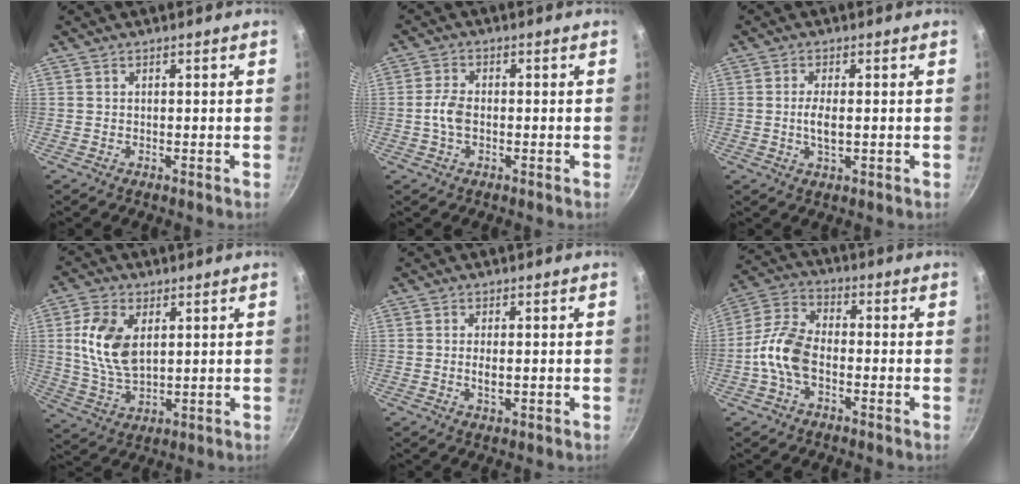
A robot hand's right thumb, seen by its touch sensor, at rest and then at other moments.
{"total": 4.1, "force": [-0.7, 2.5, 3.2], "torque": [-0.068, 0.014, -0.018]}
{"total": 3.9, "force": [-0.2, 1.4, 3.6], "torque": [-0.076, -0.002, -0.007]}
{"total": 11.4, "force": [2.8, 6.7, 8.8], "torque": [-0.166, -0.014, 0.058]}
{"total": 2.6, "force": [-0.1, 1.0, 2.4], "torque": [-0.048, -0.003, -0.002]}
{"total": 8.5, "force": [-1.9, 5.1, 6.5], "torque": [-0.124, 0.034, -0.048]}